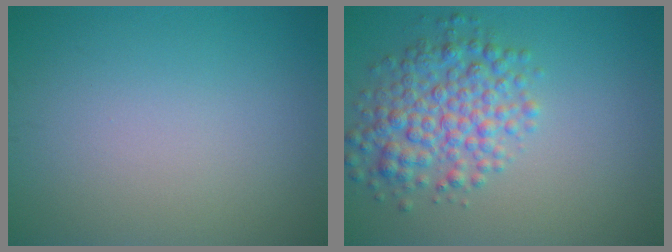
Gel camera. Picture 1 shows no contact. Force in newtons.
{"total": 5.1, "press": 5.1, "slide": 0.1}